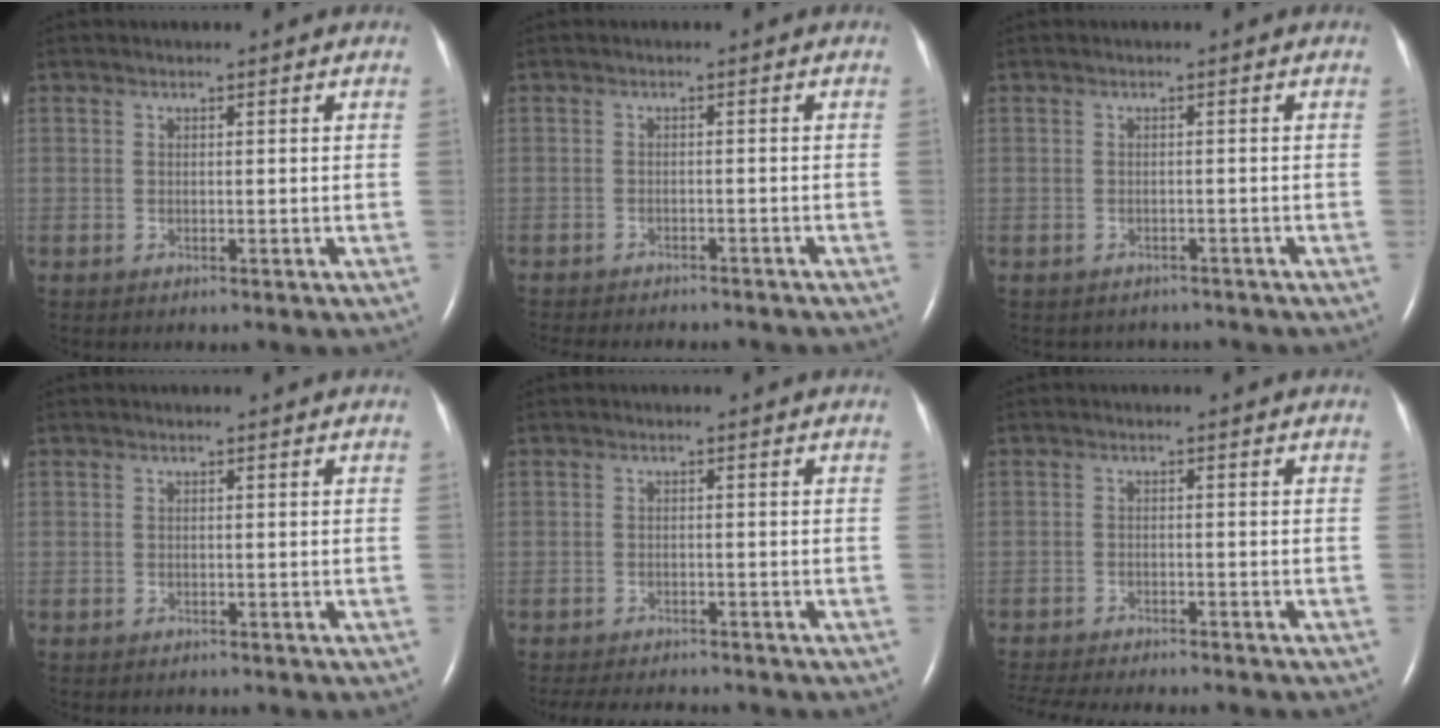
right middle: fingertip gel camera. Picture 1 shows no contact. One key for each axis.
{"total": 13.1, "fx": -11.7, "fy": 3.1, "fz": 5.1, "tx": -0.088, "ty": -0.016, "tz": -0.138}
{"total": 3.5, "fx": -3.2, "fy": 1.6, "fz": 0.1, "tx": -0.007, "ty": 0.003, "tz": -0.037}
{"total": 1.1, "fx": -1.0, "fy": 0.4, "fz": 0.4, "tx": -0.014, "ty": -0.002, "tz": -0.010}
{"total": 9.0, "fx": -8.1, "fy": 2.1, "fz": 3.3, "tx": -0.054, "ty": -0.010, "tz": -0.108}
{"total": 13.8, "fx": -12.3, "fy": 2.1, "fz": 5.9, "tx": -0.107, "ty": -0.025, "tz": -0.167}